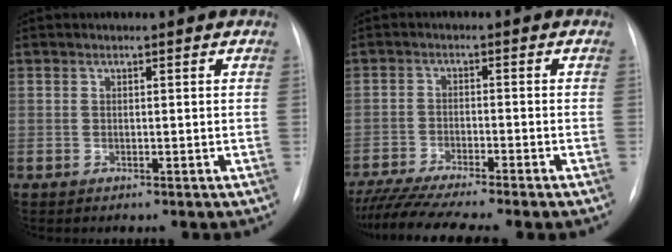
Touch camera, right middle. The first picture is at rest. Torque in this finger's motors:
{"motor_torque": [1.06, -1.08, 0.29, 0.13]}